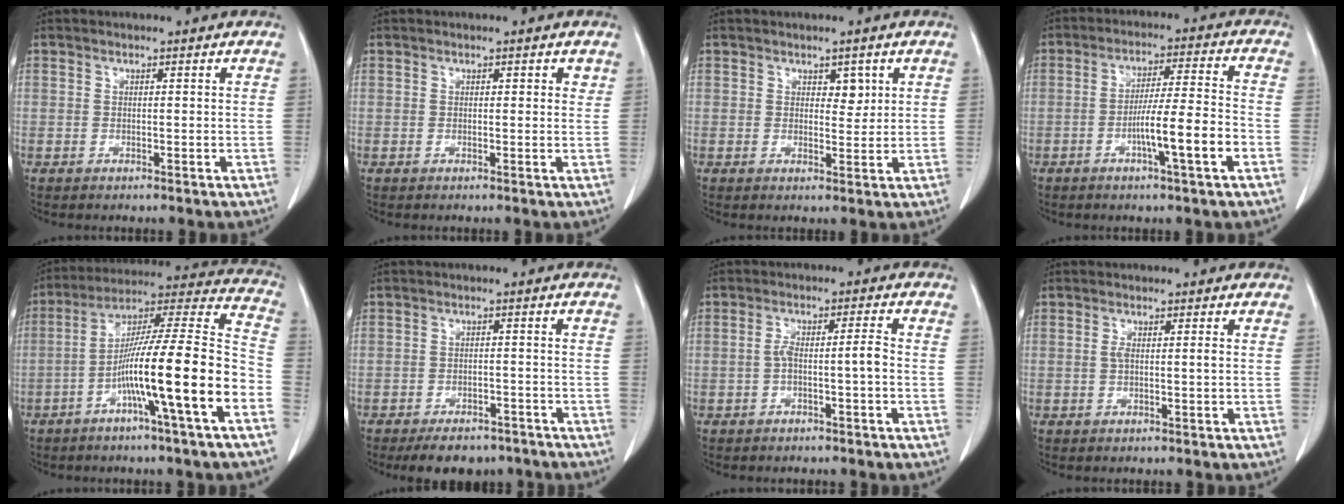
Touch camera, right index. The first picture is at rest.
{"total": 1.2, "force": [0.6, 0.6, 0.8], "torque": [-0.005, 0.000, 0.004]}
{"total": 2.4, "force": [1.1, 1.4, 1.6], "torque": [-0.014, -0.003, 0.016]}
{"total": 9.5, "force": [-3.5, -0.2, 8.8], "torque": [-0.148, 0.003, -0.059]}
{"total": 19.0, "force": [-6.9, -0.4, 17.8], "torque": [-0.279, 0.008, -0.122]}
{"total": 7.4, "force": [-5.9, 3.6, 2.6], "torque": [-0.026, 0.005, -0.082]}
{"total": 3.9, "force": [-1.2, 0.2, 3.7], "torque": [-0.068, 0.019, -0.016]}
{"total": 1.8, "force": [0.0, 0.2, 1.8], "torque": [-0.036, 0.001, 0.001]}